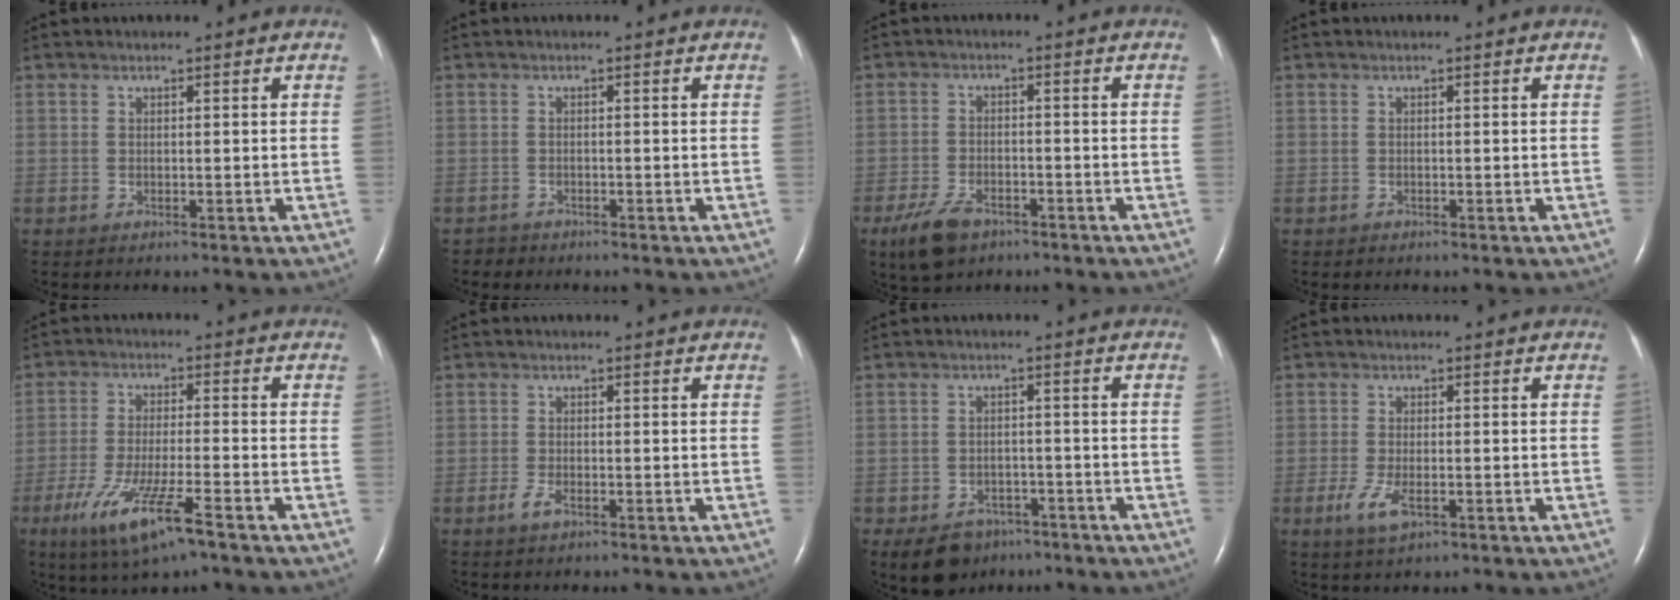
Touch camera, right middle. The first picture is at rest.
{"total": 1.2, "force": [-1.0, 0.5, -0.4], "torque": [0.001, -0.001, -0.020]}
{"total": 6.1, "force": [-4.0, 3.0, 3.5], "torque": [-0.080, -0.006, -0.066]}
{"total": 0.0}
{"total": 10.3, "force": [-5.8, 1.0, 8.4], "torque": [-0.166, -0.025, -0.101]}
{"total": 1.8, "force": [-1.0, 0.6, 1.4], "torque": [-0.036, -0.003, -0.021]}
{"total": 7.4, "force": [-5.2, 4.7, 2.4], "torque": [-0.042, 0.003, -0.074]}
{"total": 4.2, "force": [-1.7, 1.5, 3.5], "torque": [-0.081, -0.008, -0.029]}